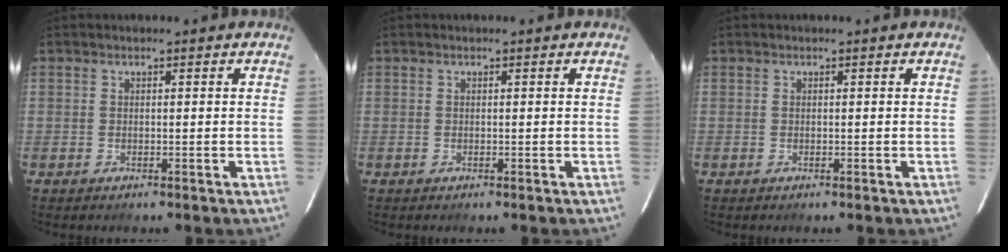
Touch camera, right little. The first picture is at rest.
{"total": 0.0}
{"total": 0.0}